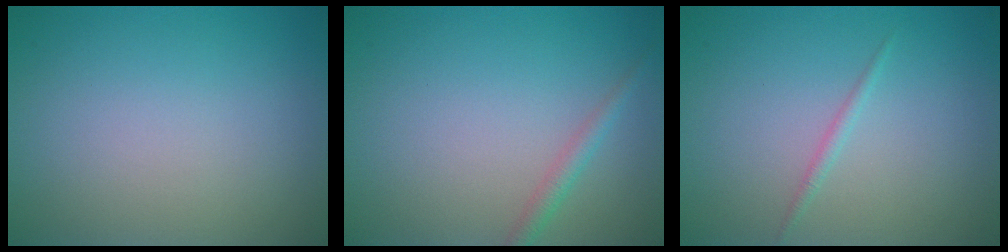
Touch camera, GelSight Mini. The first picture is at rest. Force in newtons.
{"total": 1.5, "press": 1.5, "slide": 0.0}
{"total": 0.8, "press": 0.8, "slide": 0.0}